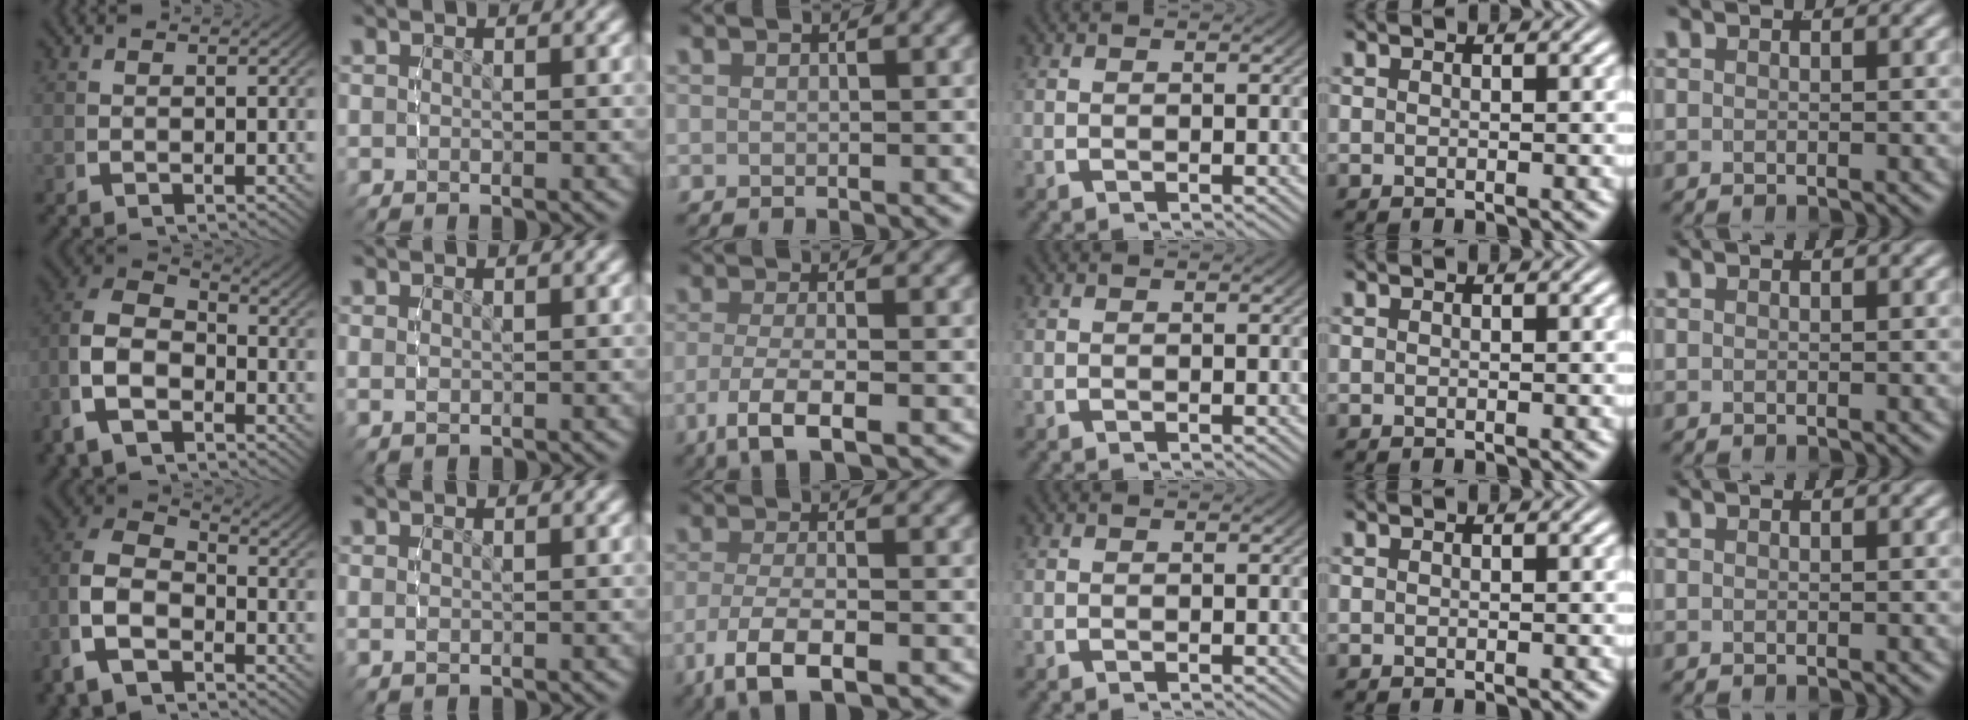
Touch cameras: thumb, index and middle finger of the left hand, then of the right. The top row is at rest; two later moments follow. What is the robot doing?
{"motion": "lift_and_place", "object": "cloth"}